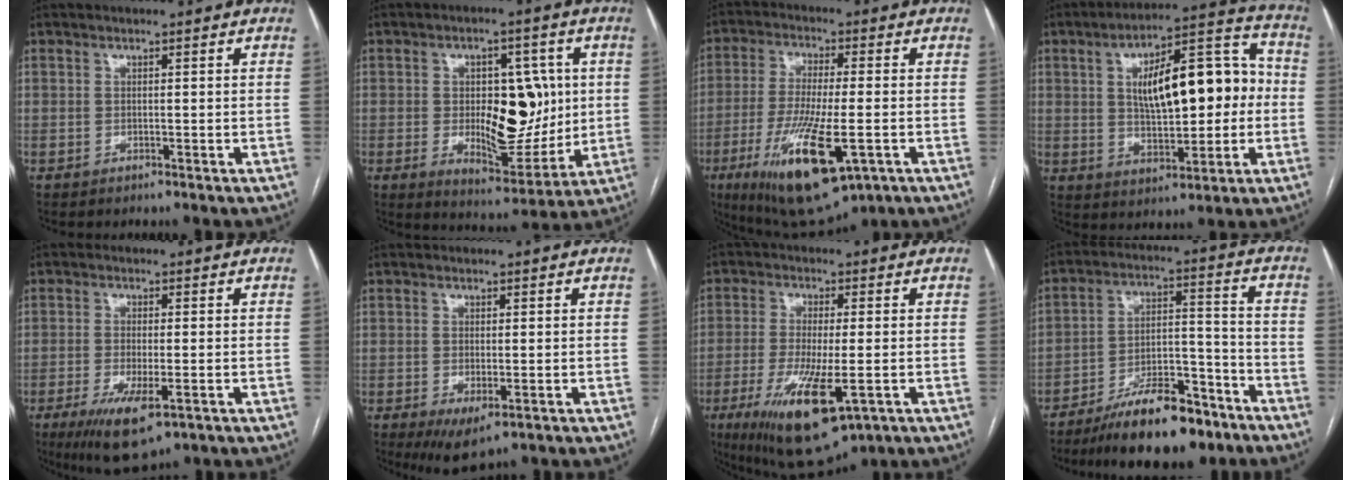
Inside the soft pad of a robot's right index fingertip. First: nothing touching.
{"total": 13.0, "force": [0.3, 6.1, 11.5], "torque": [-0.165, 0.005, 0.018]}
{"total": 17.0, "force": [-6.6, 3.9, 15.2], "torque": [-0.291, -0.037, -0.100]}
{"total": 16.8, "force": [1.4, 6.4, 15.5], "torque": [-0.236, 0.040, 0.030]}
{"total": 8.3, "force": [-4.0, 2.3, 6.9], "torque": [-0.120, -0.021, -0.060]}
{"total": 4.9, "force": [-2.3, 1.8, 4.0], "torque": [-0.057, -0.014, -0.026]}
{"total": 13.9, "force": [-5.7, 3.3, 12.2], "torque": [-0.222, -0.038, -0.083]}
{"total": 15.0, "force": [-11.1, 4.6, 9.0], "torque": [-0.146, 0.020, -0.184]}